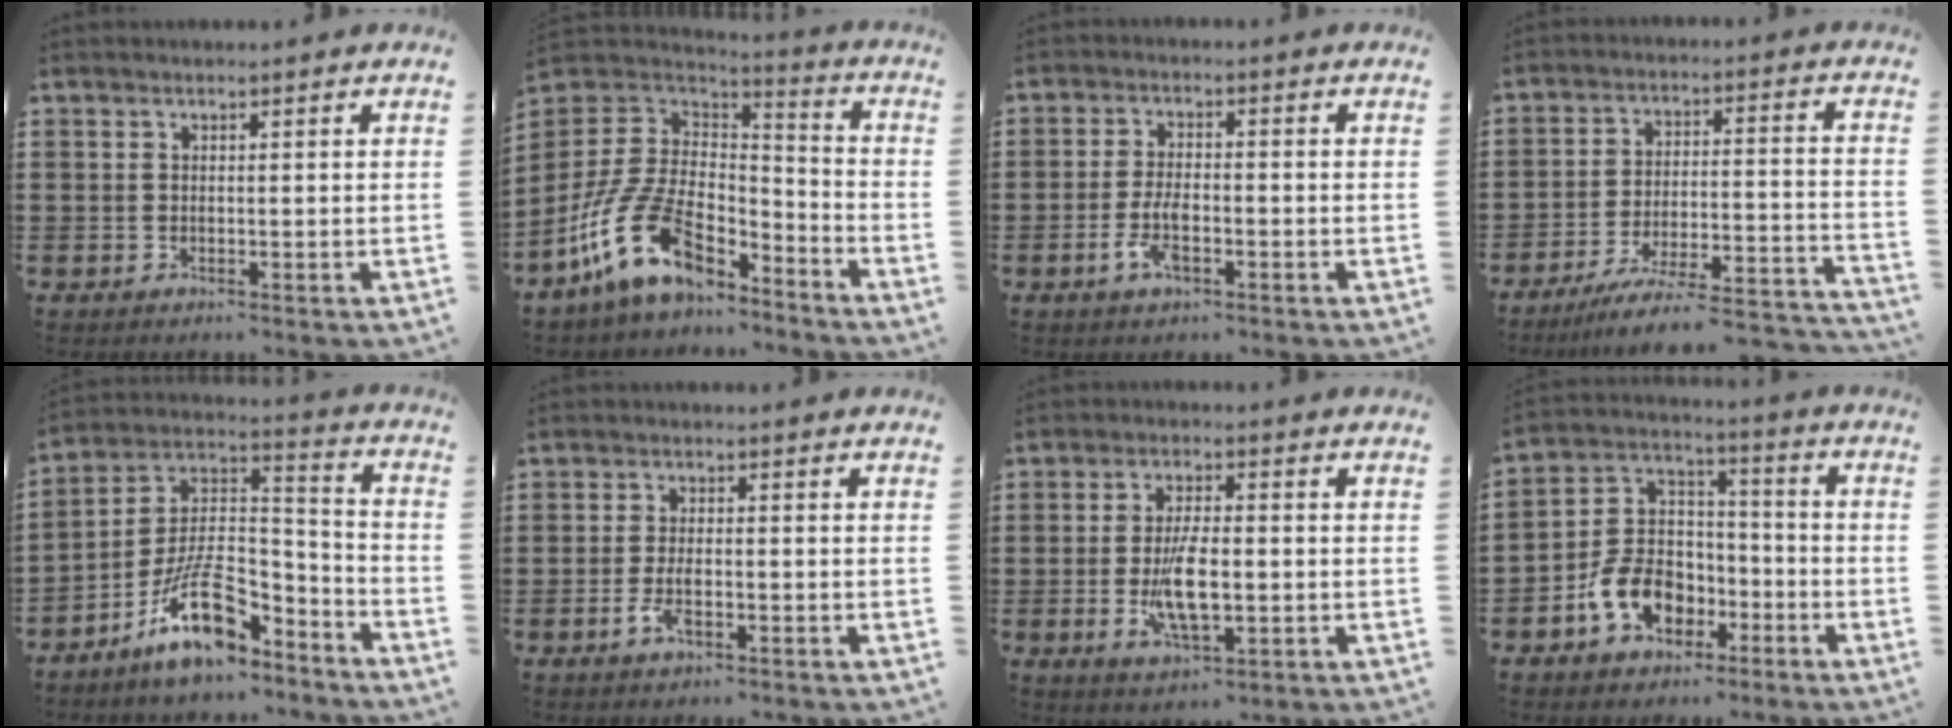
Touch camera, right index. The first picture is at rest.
{"total": 14.9, "force": [-8.6, 7.6, 9.5], "torque": [-0.218, 0.024, -0.160]}
{"total": 4.6, "force": [-1.7, 1.8, 3.9], "torque": [-0.088, -0.005, -0.035]}
{"total": 5.9, "force": [-5.0, 0.5, 3.0], "torque": [-0.051, -0.008, -0.098]}
{"total": 13.0, "force": [-8.4, 5.2, 8.5], "torque": [-0.172, 0.023, -0.158]}
{"total": 3.3, "force": [-1.3, 1.2, 2.8], "torque": [-0.065, -0.007, -0.025]}
{"total": 8.0, "force": [-1.3, 3.2, 7.2], "torque": [-0.158, -0.009, -0.028]}
{"total": 10.5, "force": [-4.7, 7.7, 5.2], "torque": [-0.124, 0.035, -0.088]}